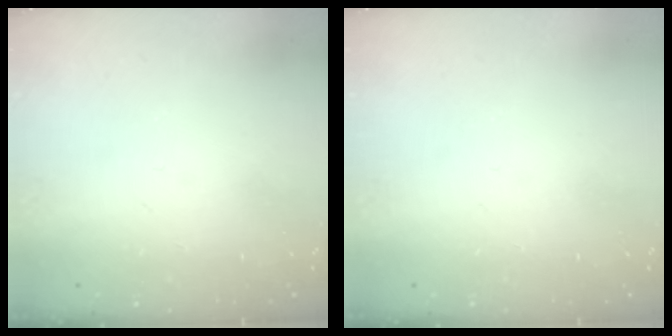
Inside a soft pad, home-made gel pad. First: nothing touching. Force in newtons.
{"total": 0.0}